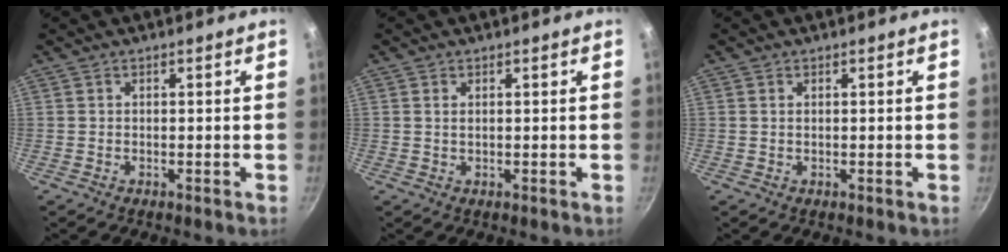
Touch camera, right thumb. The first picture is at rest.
{"total": 1.1, "force": [0.5, 0.6, 0.9], "torque": [-0.016, 0.001, 0.008]}
{"total": 0.7, "force": [0.3, 0.4, 0.5], "torque": [-0.009, 0.001, 0.006]}